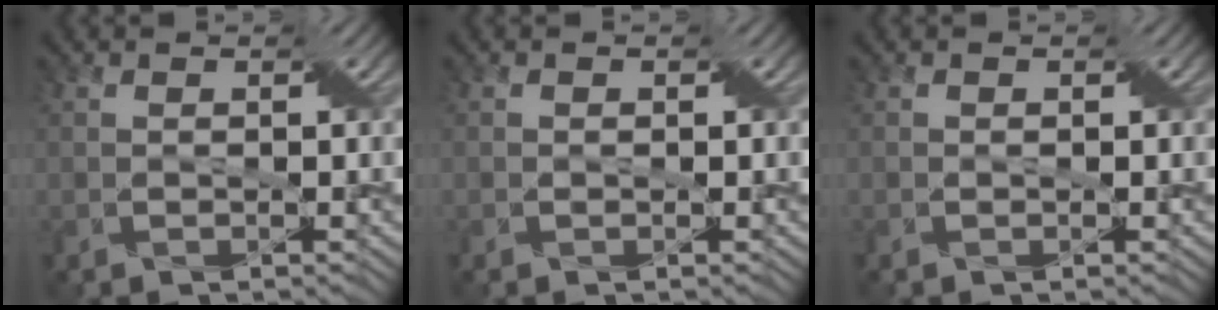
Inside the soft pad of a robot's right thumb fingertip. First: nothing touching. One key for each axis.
{"total": 0.0}
{"total": 0.0}